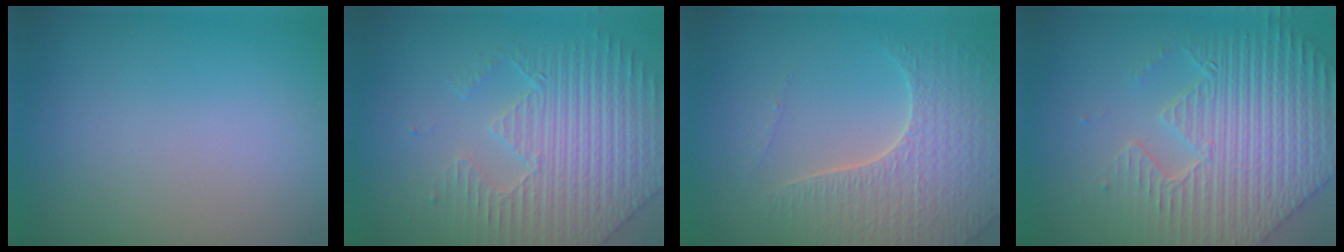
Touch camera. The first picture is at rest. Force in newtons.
{"total": 4.4, "press": 4.3, "slide": 1.1}
{"total": 4.9, "press": 4.4, "slide": 2.3}
{"total": 9.2, "press": 6.5, "slide": 6.6}